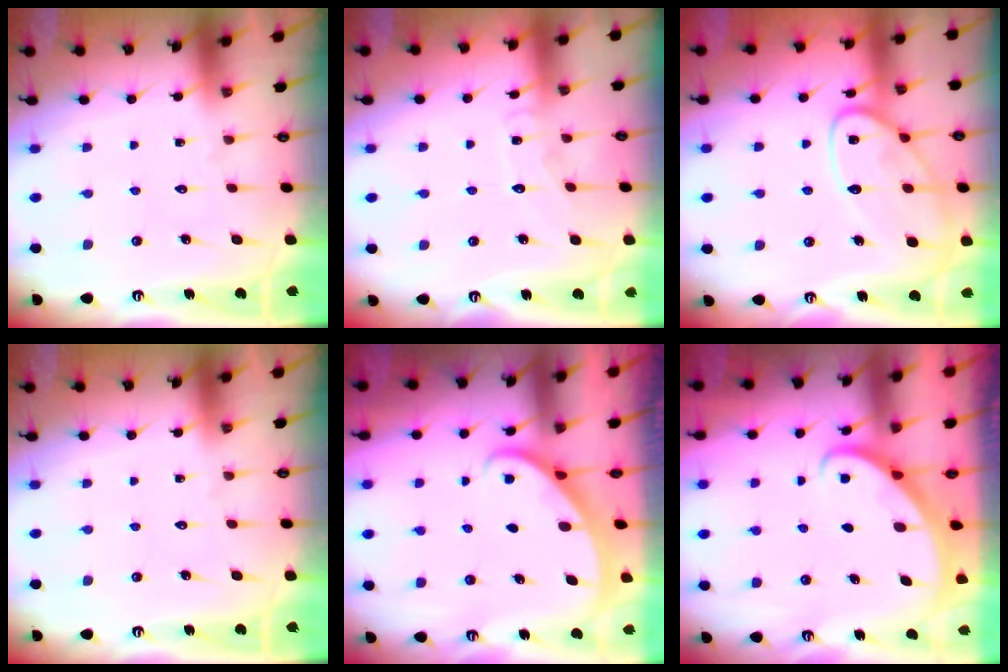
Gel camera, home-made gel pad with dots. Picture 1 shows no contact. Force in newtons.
{"total": 5.8, "press": 5.8, "slide": 0.6}
{"total": 13.8, "press": 13.8, "slide": 1.2}
{"total": 0.0}
{"total": 2.3, "press": 2.3, "slide": 0.1}
{"total": 2.8, "press": 2.8, "slide": 0.2}